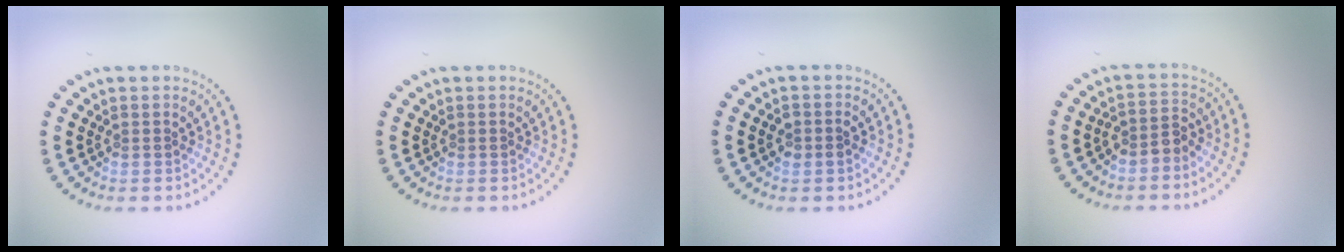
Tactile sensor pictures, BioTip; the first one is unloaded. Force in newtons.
{"total": 0.0}
{"total": 1.4, "press": 1.4, "slide": 0.2}
{"total": 2.0, "press": 1.7, "slide": 1.0}